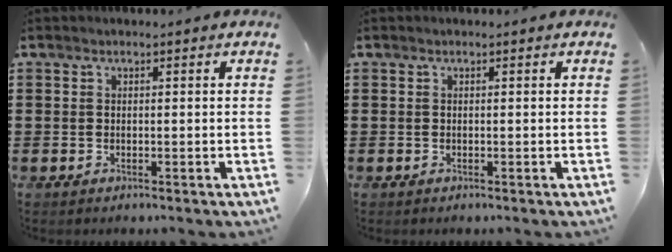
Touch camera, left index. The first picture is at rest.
{"total": 0.0}